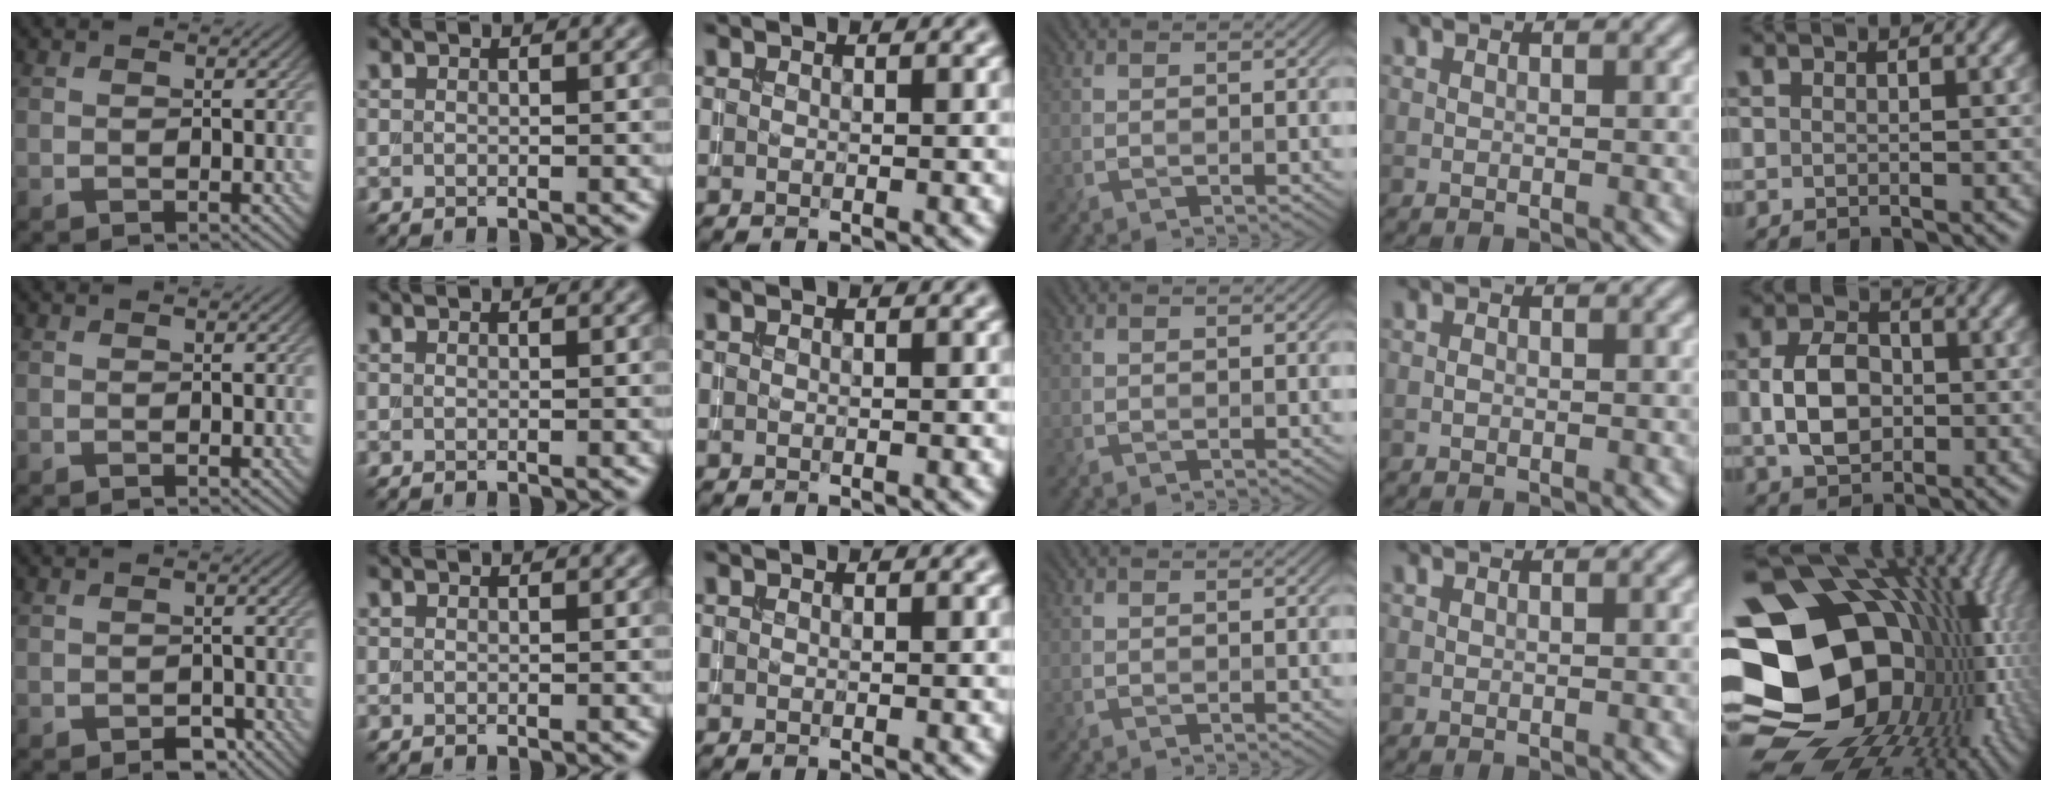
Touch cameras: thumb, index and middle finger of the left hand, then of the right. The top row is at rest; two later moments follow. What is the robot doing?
{"motion": "extract", "object": "drawer"}